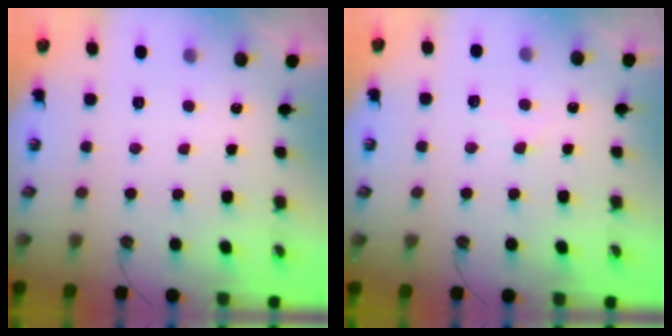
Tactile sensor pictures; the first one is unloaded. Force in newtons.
{"total": 1.3, "press": 1.2, "slide": 0.3}